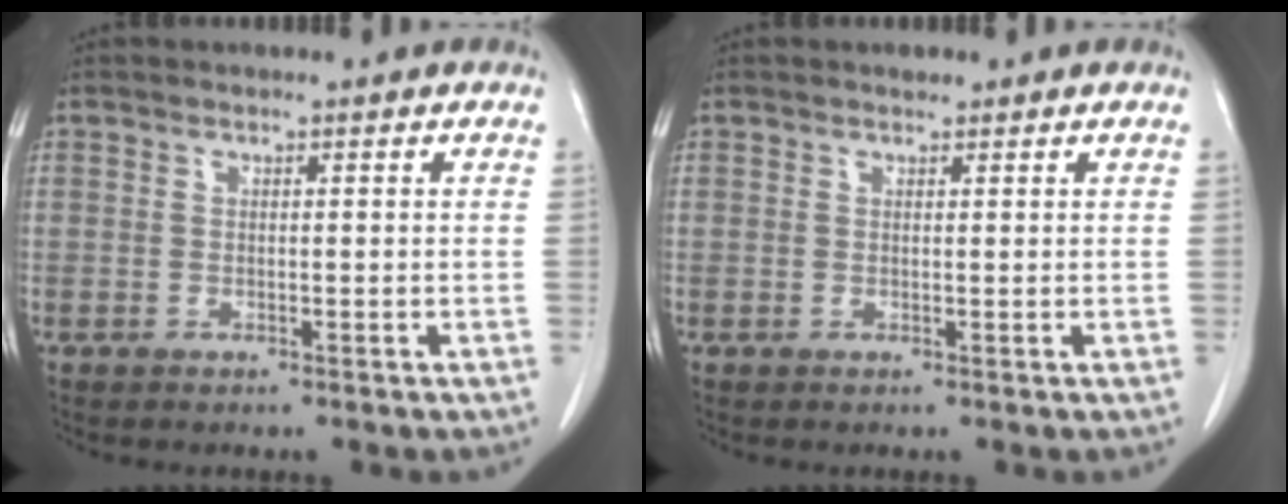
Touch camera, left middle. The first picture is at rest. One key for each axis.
{"total": 0.7, "fx": 0.6, "fy": 0.3, "fz": 0.1, "tx": -0.011, "ty": -0.001, "tz": 0.009}